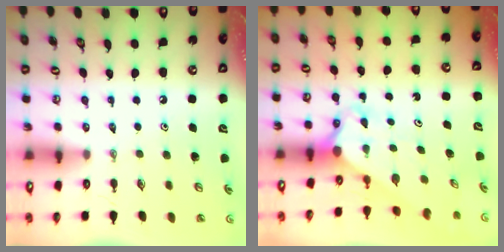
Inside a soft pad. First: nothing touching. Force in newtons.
{"total": 2.6, "press": 2.6, "slide": 0.2}